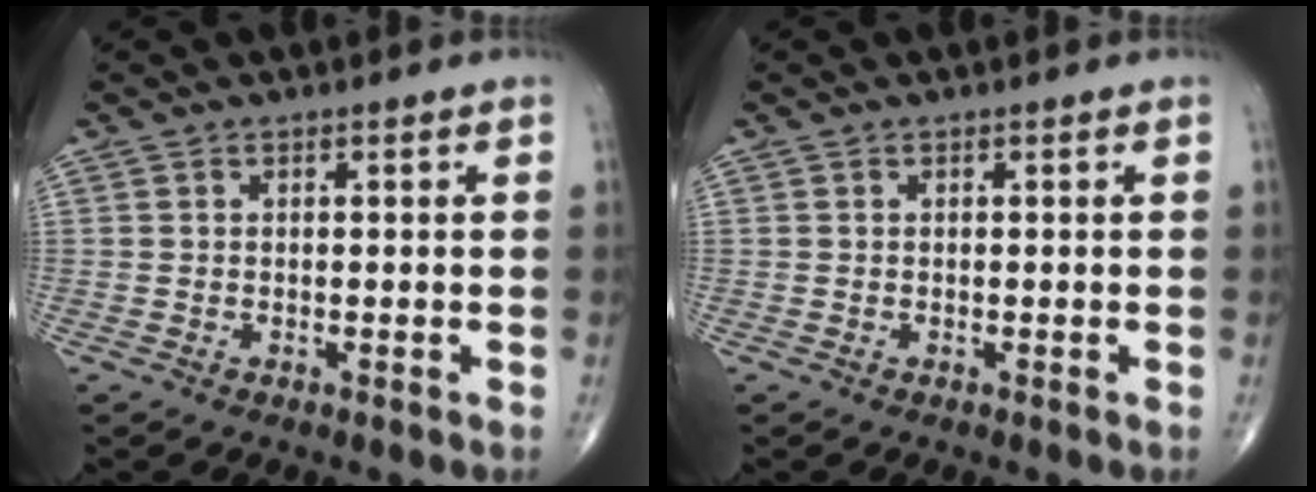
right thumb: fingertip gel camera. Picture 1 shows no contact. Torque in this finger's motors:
{"motor_torque": [0.00, 0.00, -0.03, -0.03, 0.00]}